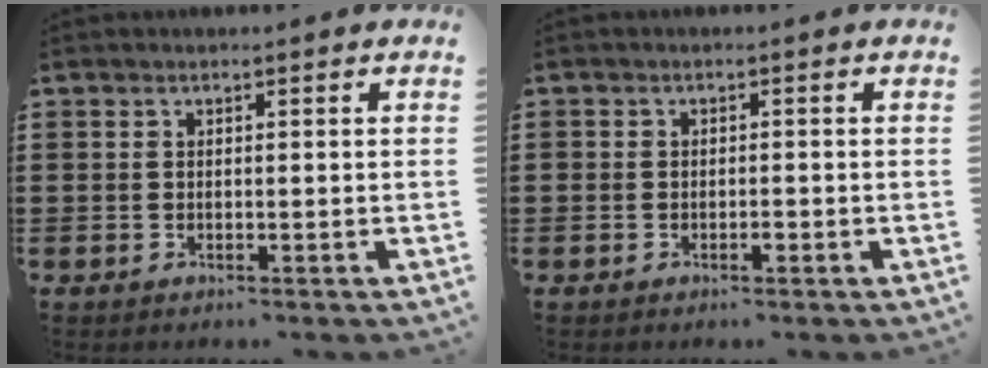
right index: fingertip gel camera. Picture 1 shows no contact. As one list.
[{"total": 1.0, "force": [-0.6, 0.6, 0.5], "torque": [-0.013, -0.002, -0.010]}]